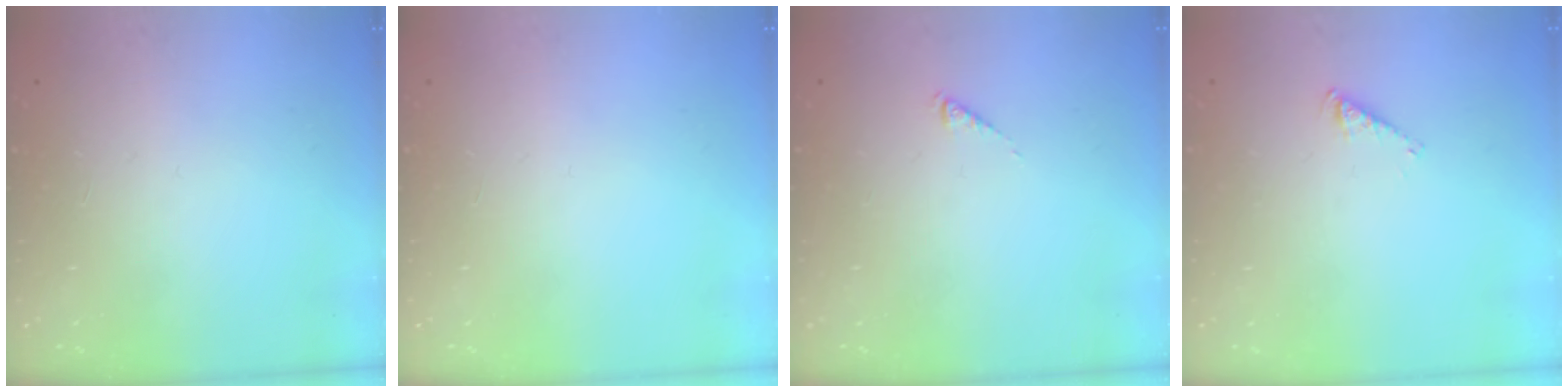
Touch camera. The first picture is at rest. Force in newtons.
{"total": 0.0}
{"total": 0.0}
{"total": 3.3, "press": 3.3, "slide": 0.4}